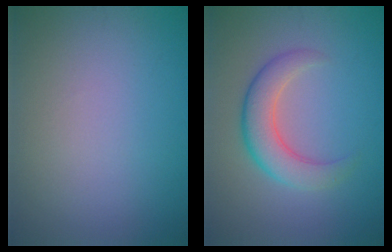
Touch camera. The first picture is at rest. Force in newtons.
{"total": 4.4, "press": 4.3, "slide": 0.5}